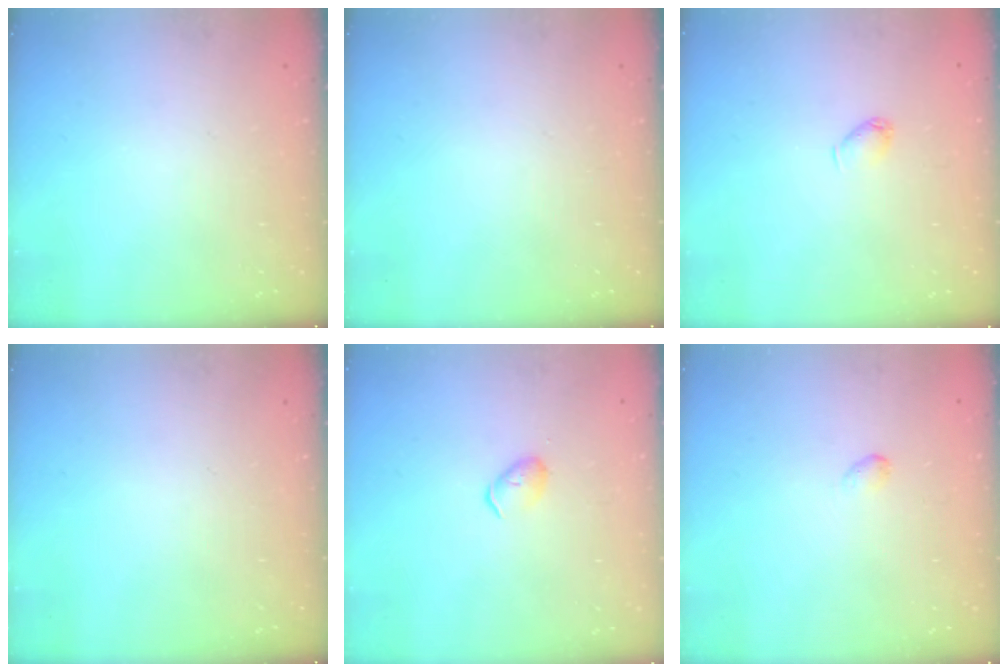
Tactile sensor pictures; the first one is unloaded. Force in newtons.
{"total": 0.0}
{"total": 2.8, "press": 2.8, "slide": 0.4}
{"total": 0.0}
{"total": 3.9, "press": 3.8, "slide": 0.7}
{"total": 2.7, "press": 2.6, "slide": 0.5}